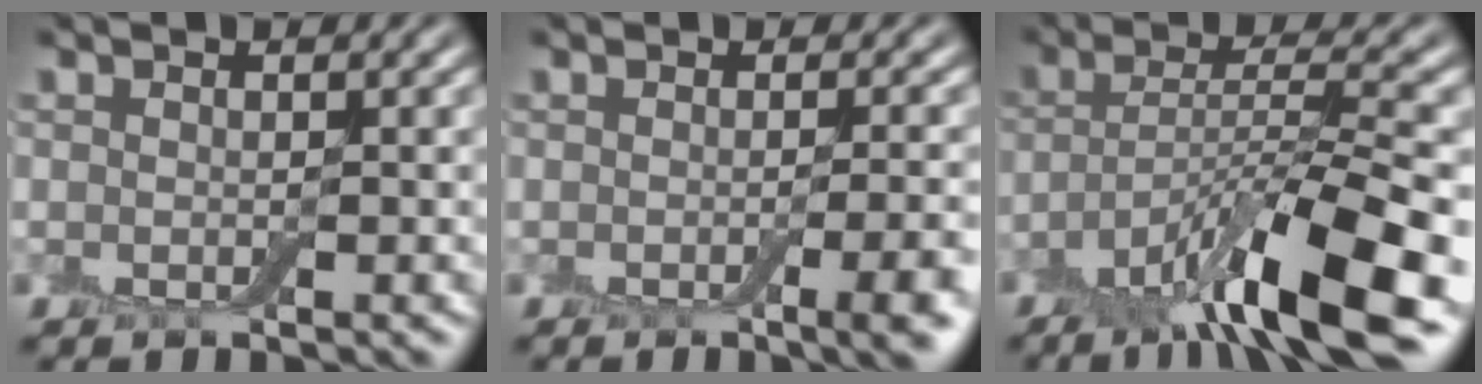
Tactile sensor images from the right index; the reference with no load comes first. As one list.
[{"total": 4.7, "force": [-1.5, 1.4, 4.2], "torque": [-0.045, -0.003, -0.018]}, {"total": 10.9, "force": [-6.2, 2.1, 8.7], "torque": [-0.133, 0.009, -0.111]}]